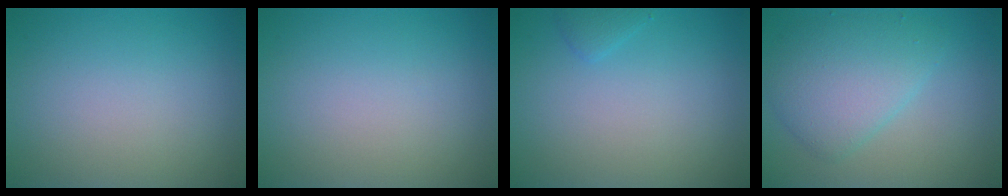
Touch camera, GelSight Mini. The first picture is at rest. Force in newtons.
{"total": 0.0}
{"total": 0.9, "press": 0.9, "slide": 0.1}
{"total": 4.9, "press": 4.9, "slide": 0.3}